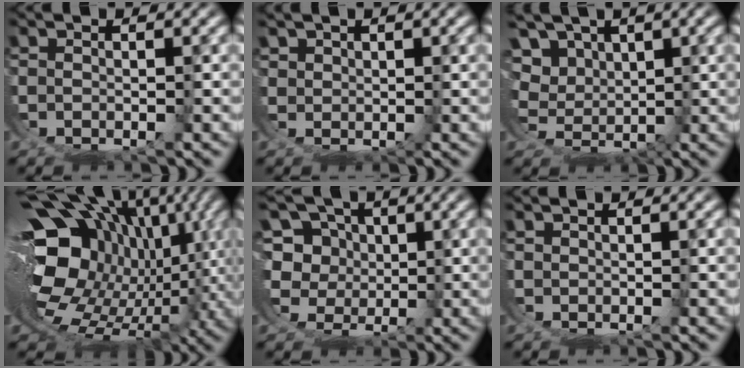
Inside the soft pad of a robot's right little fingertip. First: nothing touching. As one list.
[{"total": 1.5, "force": [1.4, 0.3, 0.3], "torque": [-0.009, -0.003, 0.037]}, {"total": 8.8, "force": [1.4, 7.5, 4.4], "torque": [-0.119, -0.038, 0.035]}, {"total": 20.9, "force": [0.1, 14.4, 15.2], "torque": [-0.242, -0.042, 0.020]}, {"total": 11.8, "force": [1.6, 10.2, 5.8], "torque": [-0.135, -0.034, 0.030]}, {"total": 0.8, "force": [0.7, -0.4, -0.1], "torque": [0.001, 0.000, 0.015]}]